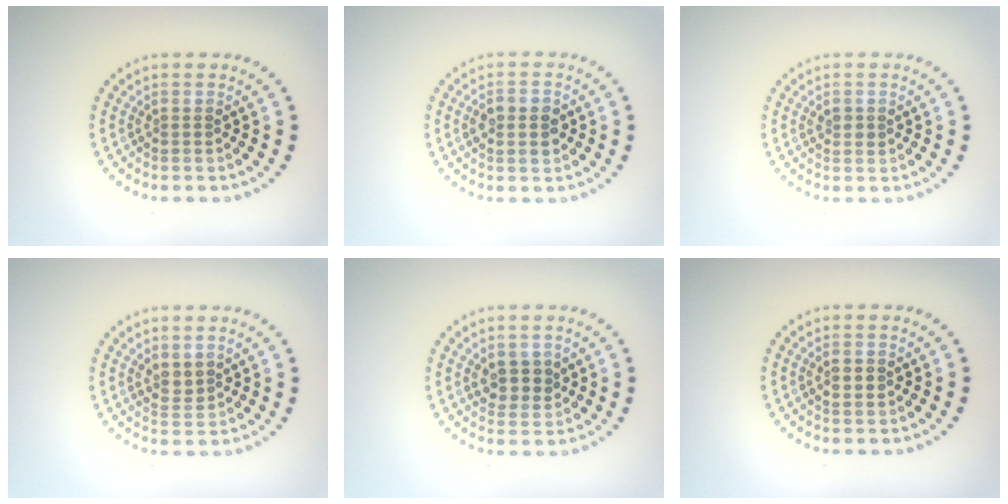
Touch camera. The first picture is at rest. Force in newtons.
{"total": 2.8, "press": 2.8, "slide": 0.0}
{"total": 1.1, "press": 1.1, "slide": 0.1}
{"total": 1.6, "press": 1.4, "slide": 0.7}
{"total": 2.7, "press": 2.5, "slide": 0.9}
{"total": 0.8, "press": 0.8, "slide": 0.2}